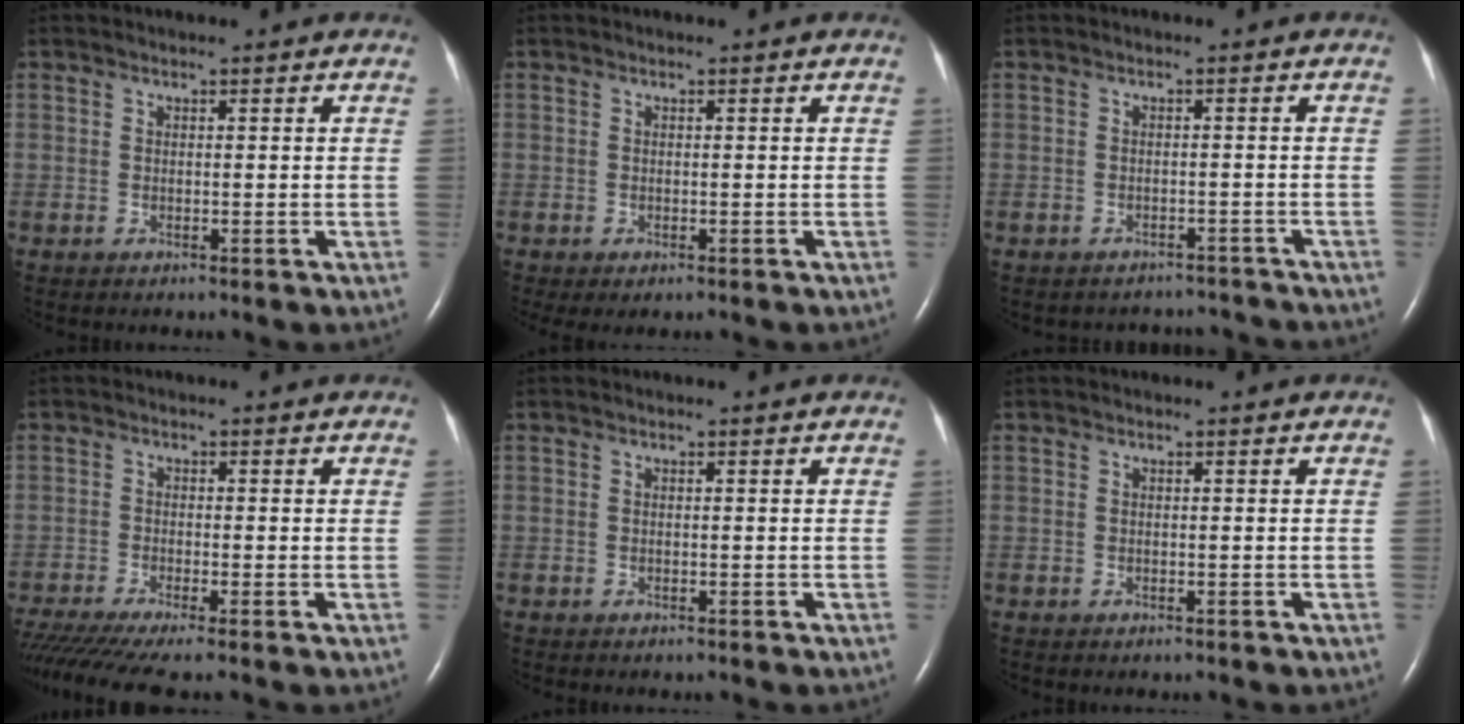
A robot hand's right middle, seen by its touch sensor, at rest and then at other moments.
{"total": 1.9, "force": [-1.2, 0.8, 1.2], "torque": [-0.017, -0.005, -0.014]}
{"total": 4.7, "force": [-4.4, 1.6, -0.6], "torque": [0.007, 0.011, -0.049]}
{"total": 9.4, "force": [-7.9, -0.2, 5.1], "torque": [-0.087, -0.023, -0.133]}
{"total": 1.3, "force": [-1.1, 0.4, 0.5], "torque": [-0.013, -0.002, -0.012]}
{"total": 0.9, "force": [-0.8, 0.3, 0.3], "torque": [-0.011, -0.001, -0.008]}